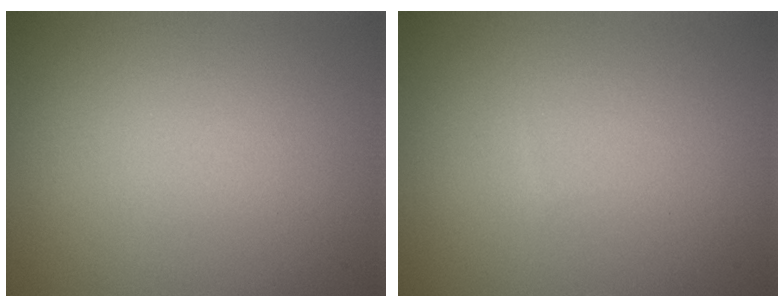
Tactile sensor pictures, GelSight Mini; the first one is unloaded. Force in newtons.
{"total": 0.0}